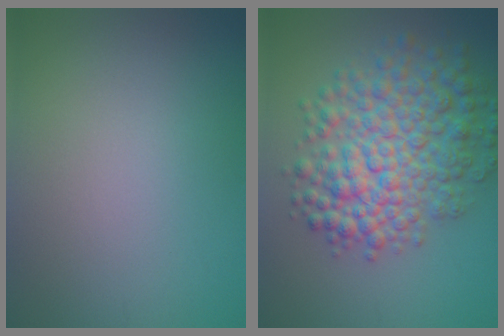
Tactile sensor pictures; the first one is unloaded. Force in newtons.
{"total": 8.1, "press": 8.1, "slide": 0.2}